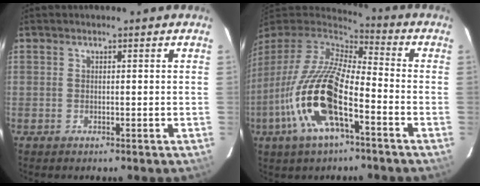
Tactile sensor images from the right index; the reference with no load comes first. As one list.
[{"total": 19.9, "force": [-8.1, 6.7, 16.9], "torque": [-0.344, -0.031, -0.163]}]